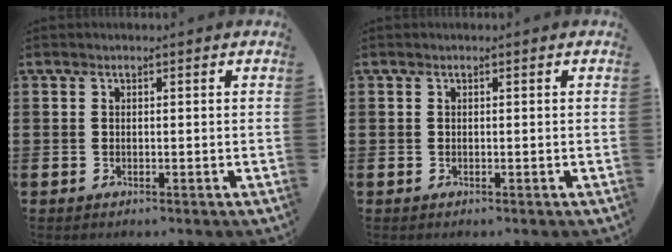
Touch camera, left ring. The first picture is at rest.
{"total": 0.0}